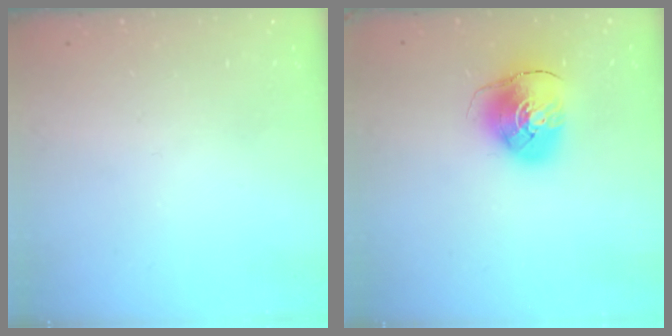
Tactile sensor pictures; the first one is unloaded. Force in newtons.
{"total": 9.7, "press": 9.6, "slide": 1.4}